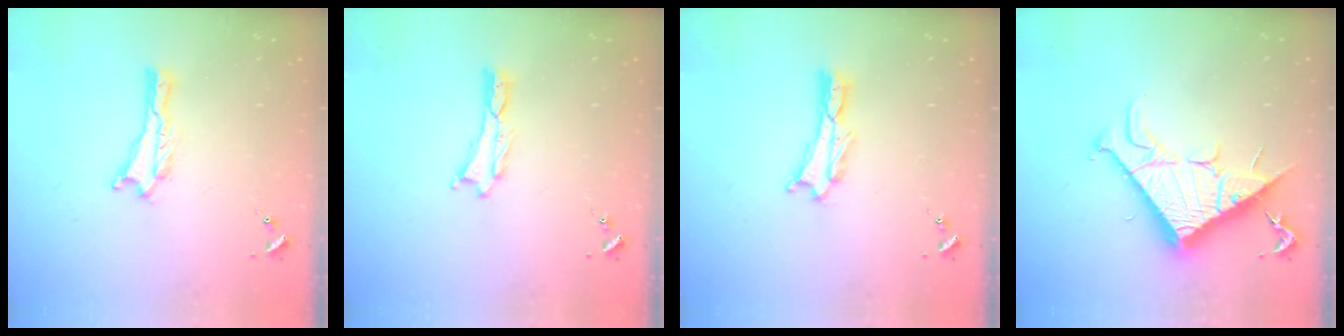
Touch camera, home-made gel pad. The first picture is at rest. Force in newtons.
{"total": 0.0}
{"total": 0.8, "press": 0.7, "slide": 0.2}
{"total": 13.0, "press": 13.0, "slide": 0.2}